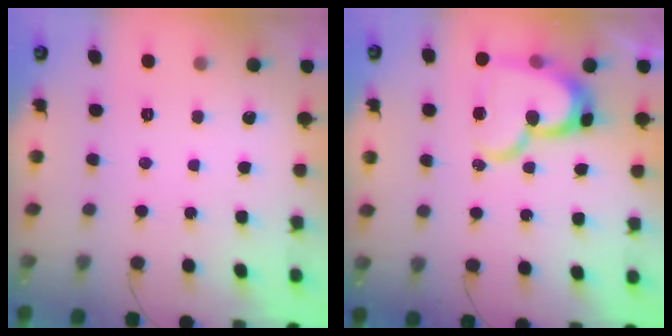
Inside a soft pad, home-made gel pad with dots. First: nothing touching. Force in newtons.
{"total": 16.3, "press": 16.3, "slide": 1.2}